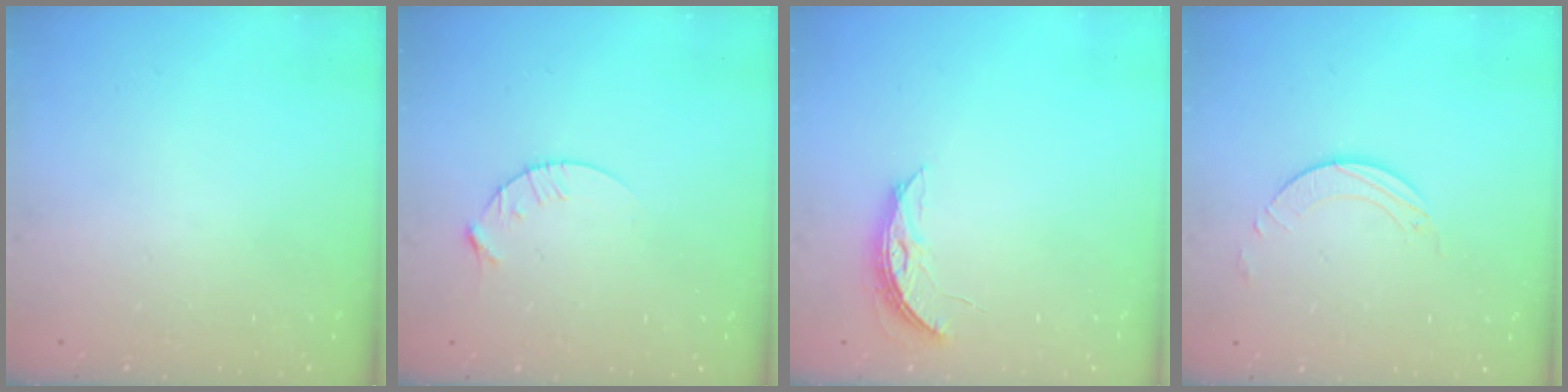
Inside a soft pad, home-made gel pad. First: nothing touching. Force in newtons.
{"total": 4.8, "press": 4.8, "slide": 0.6}
{"total": 4.6, "press": 4.5, "slide": 0.4}
{"total": 1.7, "press": 1.7, "slide": 0.2}